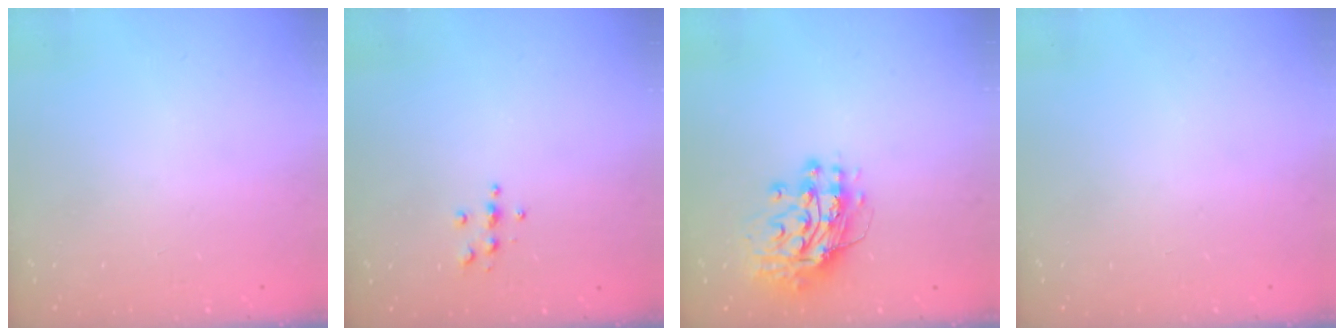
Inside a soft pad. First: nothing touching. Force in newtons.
{"total": 4.0, "press": 3.9, "slide": 0.4}
{"total": 13.2, "press": 13.1, "slide": 1.2}
{"total": 0.0}